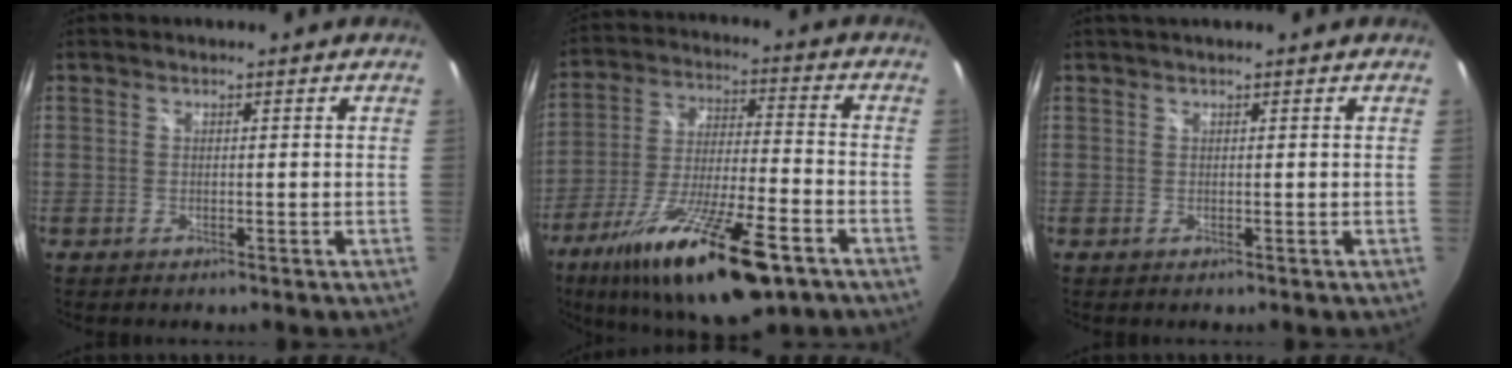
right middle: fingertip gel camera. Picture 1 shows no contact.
{"total": 22.5, "force": [-13.7, 5.4, 17.0], "torque": [-0.315, -0.048, -0.231]}
{"total": 2.0, "force": [1.6, -0.1, 1.2], "torque": [-0.025, 0.008, 0.021]}